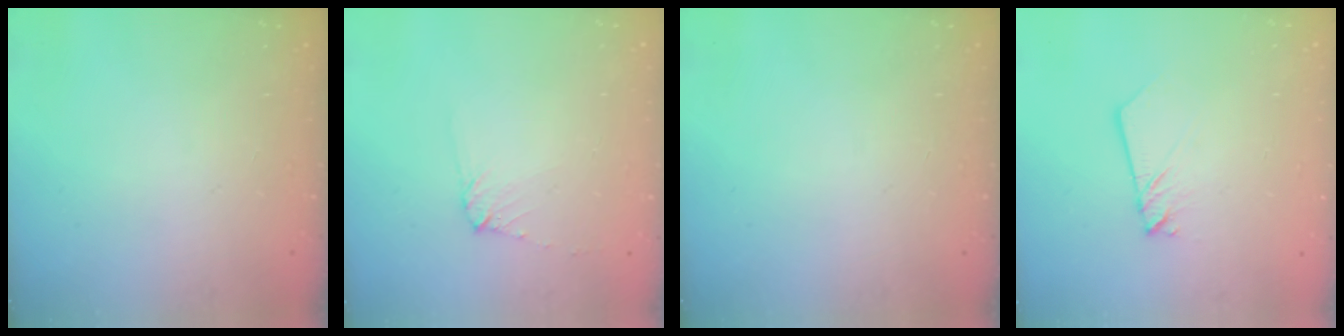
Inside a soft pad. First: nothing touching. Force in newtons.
{"total": 5.1, "press": 5.1, "slide": 0.8}
{"total": 0.0}
{"total": 2.7, "press": 2.6, "slide": 0.3}